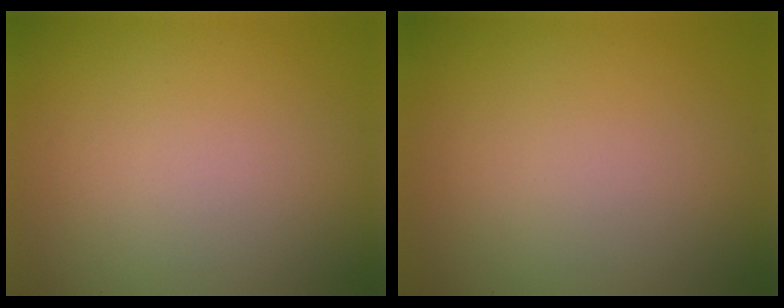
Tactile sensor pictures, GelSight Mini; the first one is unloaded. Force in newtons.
{"total": 0.0}